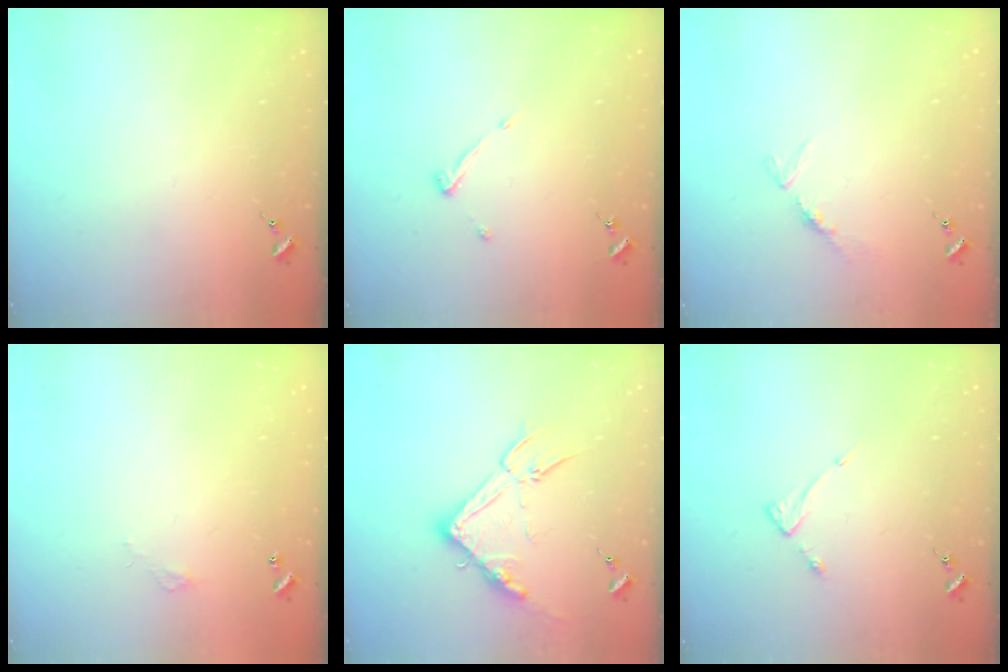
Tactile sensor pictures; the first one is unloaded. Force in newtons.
{"total": 3.9, "press": 3.9, "slide": 0.6}
{"total": 5.9, "press": 5.9, "slide": 0.5}
{"total": 2.7, "press": 2.7, "slide": 0.2}
{"total": 16.1, "press": 16.1, "slide": 0.6}
{"total": 3.9, "press": 3.9, "slide": 0.5}